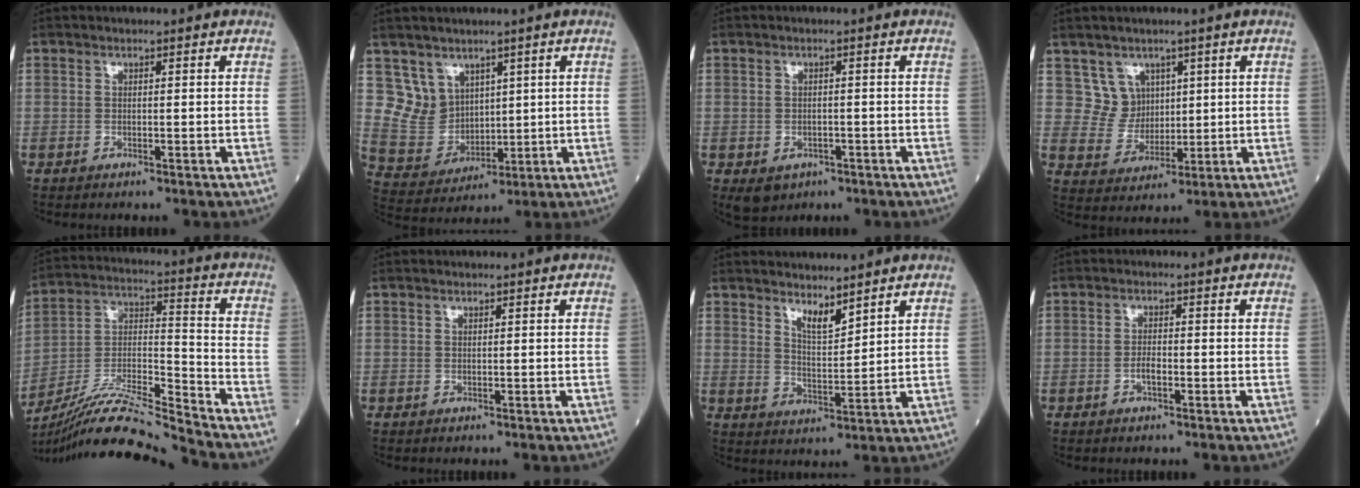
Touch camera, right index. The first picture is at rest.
{"total": 6.8, "force": [3.7, 5.6, 1.0], "torque": [-0.032, 0.007, 0.090]}
{"total": 4.3, "force": [-2.2, 3.3, 1.7], "torque": [-0.024, -0.003, -0.025]}
{"total": 5.2, "force": [2.5, 4.6, 0.3], "torque": [-0.008, 0.008, 0.054]}
{"total": 15.4, "force": [-14.5, -2.2, 4.7], "torque": [-0.091, 0.019, -0.269]}
{"total": 0.0}
{"total": 3.8, "force": [3.2, 0.6, 1.9], "torque": [-0.038, -0.014, 0.064]}
{"total": 1.8, "force": [-0.8, 0.6, 1.5], "torque": [-0.029, 0.003, -0.015]}